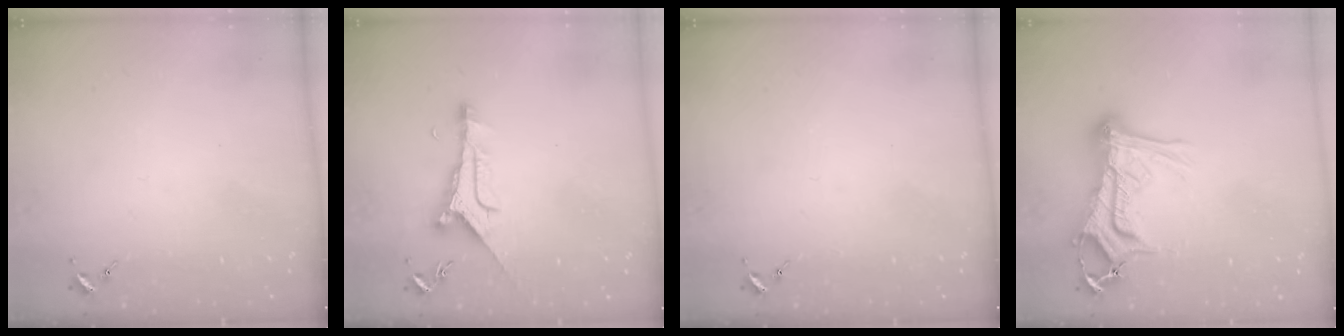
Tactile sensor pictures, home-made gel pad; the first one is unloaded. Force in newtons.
{"total": 8.6, "press": 8.6, "slide": 0.4}
{"total": 0.0}
{"total": 17.4, "press": 17.3, "slide": 1.7}